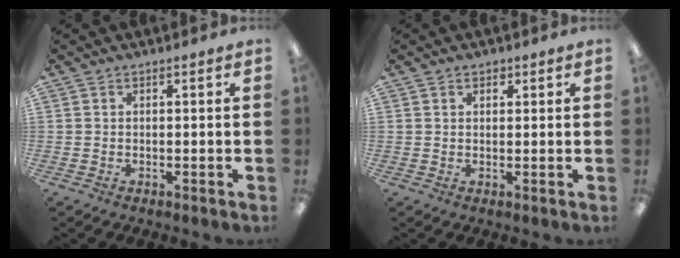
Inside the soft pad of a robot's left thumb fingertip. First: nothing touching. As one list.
[{"total": 1.5, "force": [1.0, 1.1, 0.4], "torque": [-0.001, 0.000, 0.016]}]